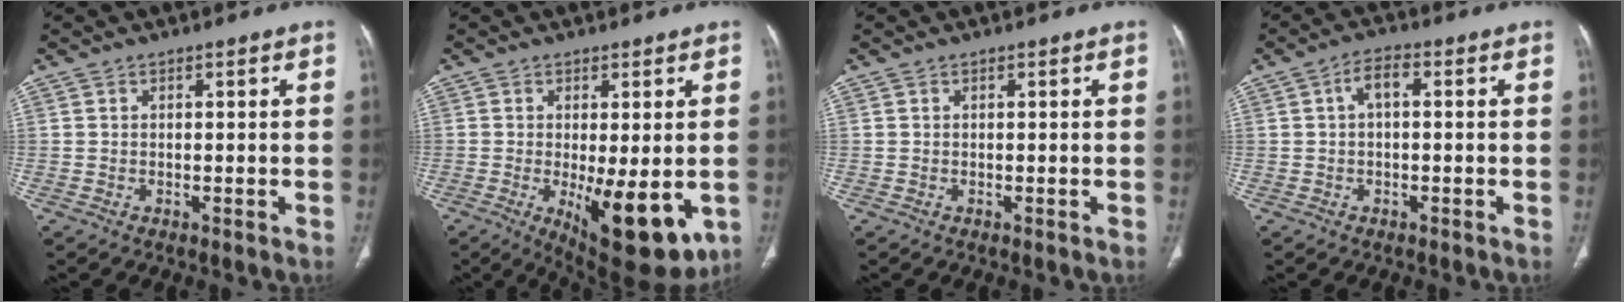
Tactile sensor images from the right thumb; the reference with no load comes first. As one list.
[{"total": 13.6, "force": [-3.2, 4.8, 12.3], "torque": [-0.167, -0.027, -0.030]}, {"total": 0.0}, {"total": 4.0, "force": [0.6, 2.0, 3.4], "torque": [-0.061, 0.015, 0.006]}]